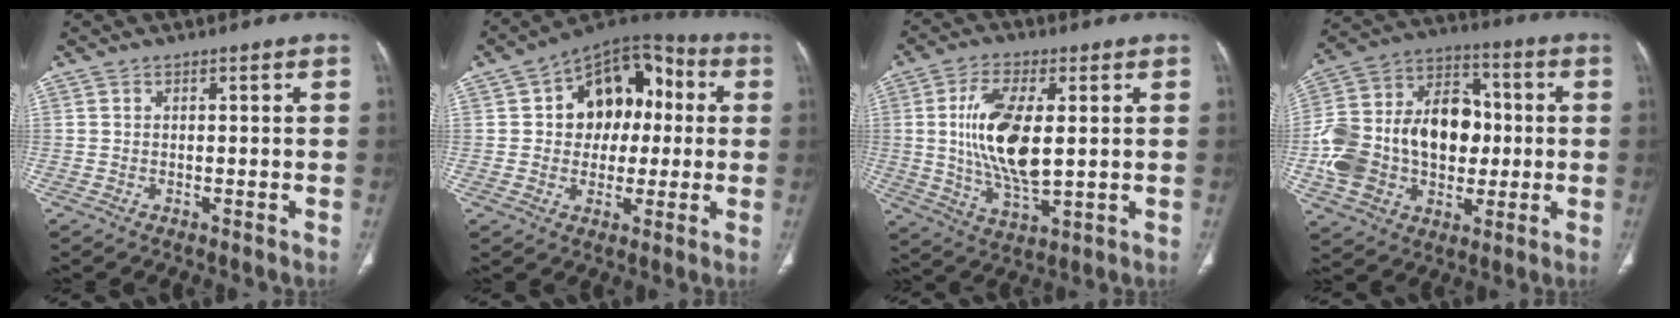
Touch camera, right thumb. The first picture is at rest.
{"total": 15.9, "force": [2.1, 11.5, 10.8], "torque": [-0.095, 0.031, 0.023]}
{"total": 14.5, "force": [1.5, 6.3, 13.0], "torque": [-0.245, -0.017, 0.033]}
{"total": 24.3, "force": [-1.1, 17.3, 17.0], "torque": [-0.294, 0.037, -0.010]}